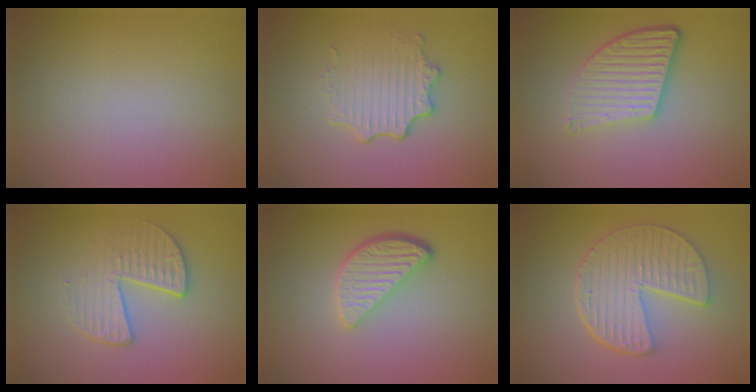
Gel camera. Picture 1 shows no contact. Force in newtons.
{"total": 3.4, "press": 2.7, "slide": 2.0}
{"total": 5.6, "press": 4.0, "slide": 4.0}
{"total": 2.8, "press": 2.0, "slide": 1.9}
{"total": 3.9, "press": 3.2, "slide": 2.3}
{"total": 6.3, "press": 4.6, "slide": 4.3}